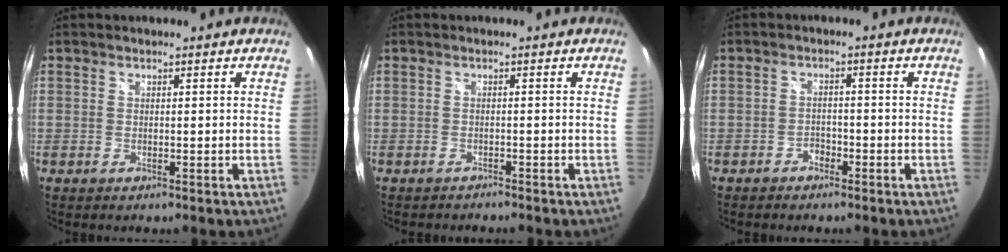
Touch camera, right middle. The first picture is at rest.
{"total": 1.0, "force": [-1.0, 0.1, 0.0], "torque": [-0.002, -0.006, -0.014]}
{"total": 1.9, "force": [-1.4, 1.2, 0.4], "torque": [-0.010, 0.005, -0.022]}